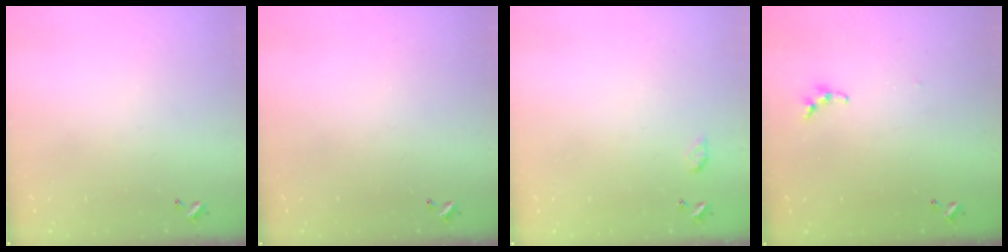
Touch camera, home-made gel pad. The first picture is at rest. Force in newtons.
{"total": 0.0}
{"total": 3.2, "press": 3.2, "slide": 0.4}
{"total": 4.9, "press": 4.8, "slide": 0.2}